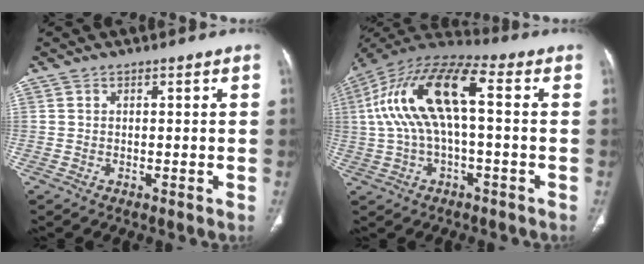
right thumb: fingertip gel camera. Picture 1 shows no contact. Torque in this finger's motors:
{"motor_torque": [0.48, 2.88, 1.26, -0.72, 0.54]}